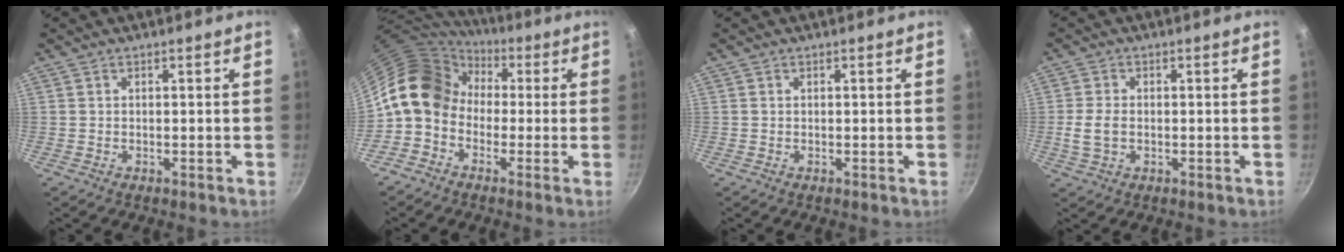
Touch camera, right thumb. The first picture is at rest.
{"total": 13.4, "force": [0.5, 10.9, 7.9], "torque": [-0.109, 0.038, -0.017]}
{"total": 0.0}
{"total": 4.5, "force": [-0.5, 3.1, 3.2], "torque": [-0.062, 0.002, -0.008]}